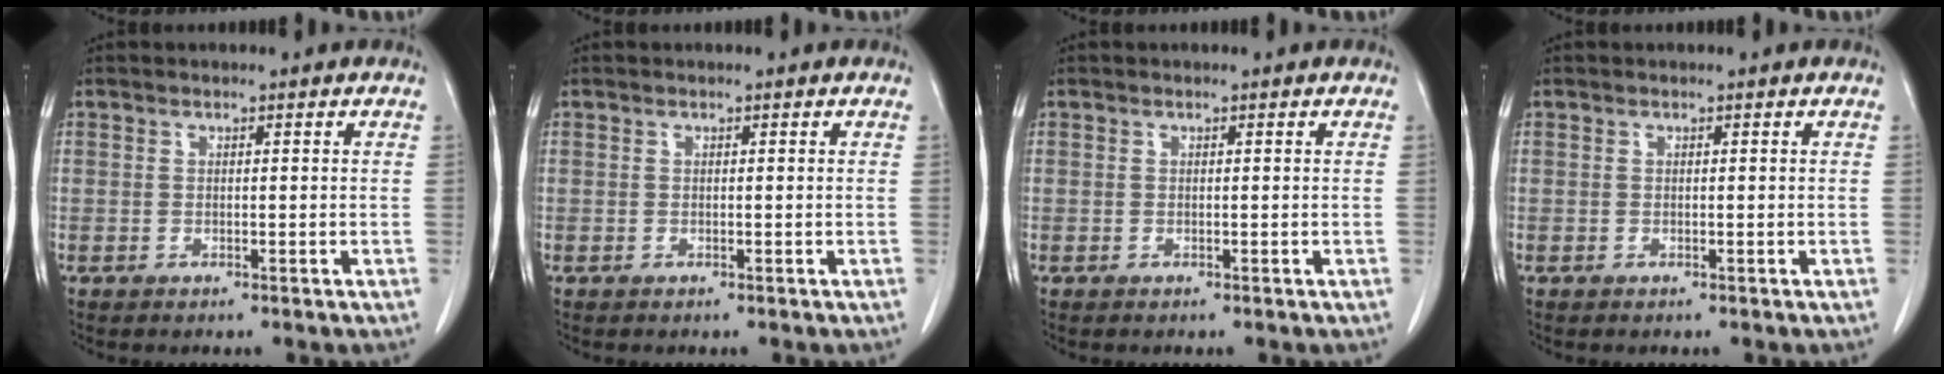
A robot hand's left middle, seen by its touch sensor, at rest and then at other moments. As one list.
[{"total": 0.0}, {"total": 0.0}, {"total": 0.0}]